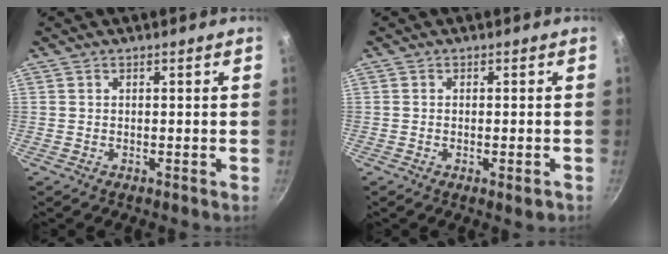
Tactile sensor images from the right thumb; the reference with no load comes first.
{"total": 2.3, "force": [-1.0, 0.6, 2.1], "torque": [-0.035, -0.003, -0.017]}